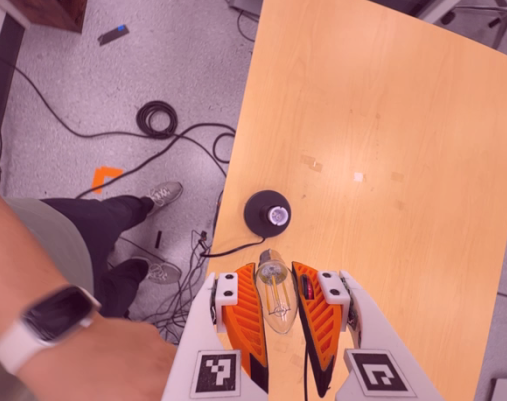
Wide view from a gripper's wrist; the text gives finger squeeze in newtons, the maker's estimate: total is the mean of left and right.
{"total": 20.5, "left": 22.6, "right": 18.3}